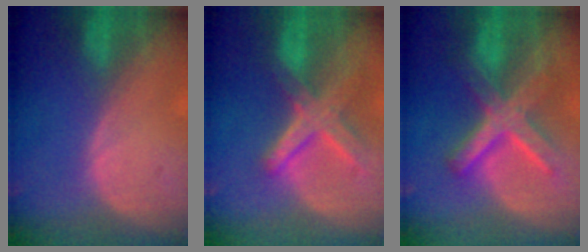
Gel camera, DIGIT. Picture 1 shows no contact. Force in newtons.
{"total": 8.2, "press": 7.1, "slide": 4.3}
{"total": 8.9, "press": 8.9, "slide": 0.7}